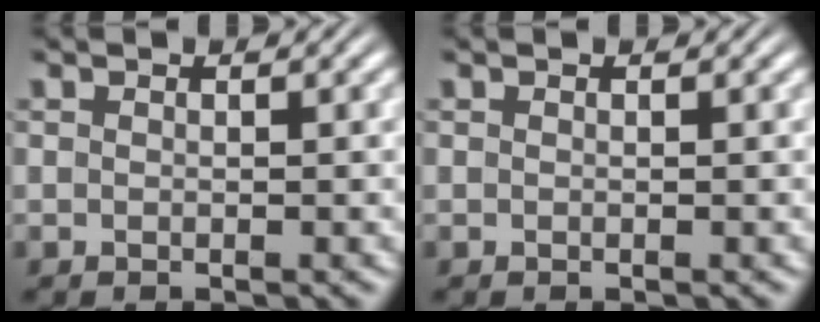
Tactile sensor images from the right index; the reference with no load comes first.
{"total": 0.0}